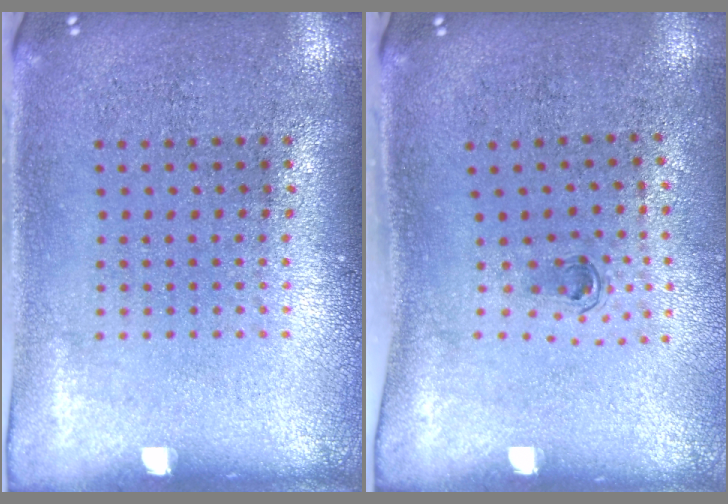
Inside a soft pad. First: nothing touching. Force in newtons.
{"total": 0.6, "press": 0.3, "slide": 0.5}